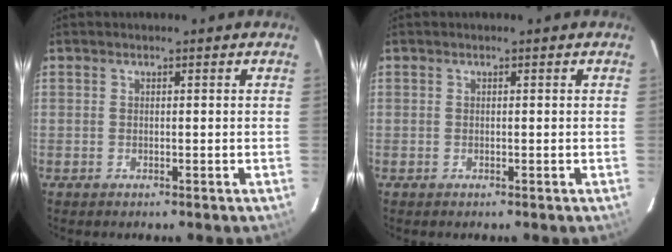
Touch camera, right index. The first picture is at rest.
{"total": 0.0}